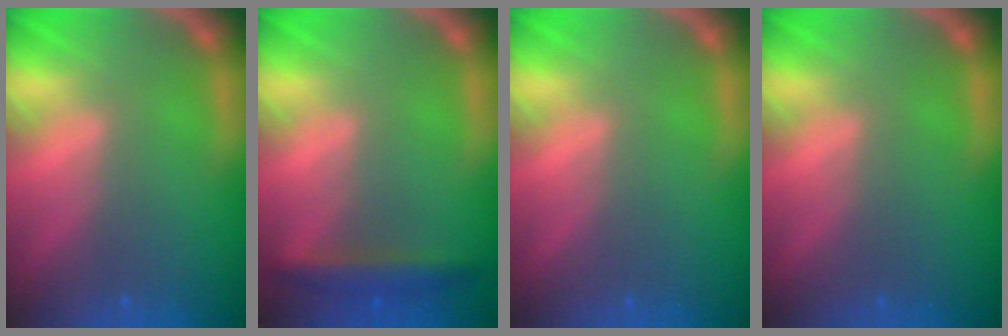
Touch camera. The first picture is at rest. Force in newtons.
{"total": 2.9}
{"total": 0.0}
{"total": 0.0}